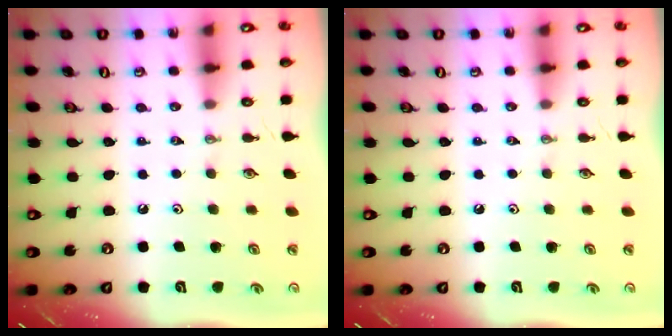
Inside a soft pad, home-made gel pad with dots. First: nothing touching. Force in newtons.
{"total": 0.0}